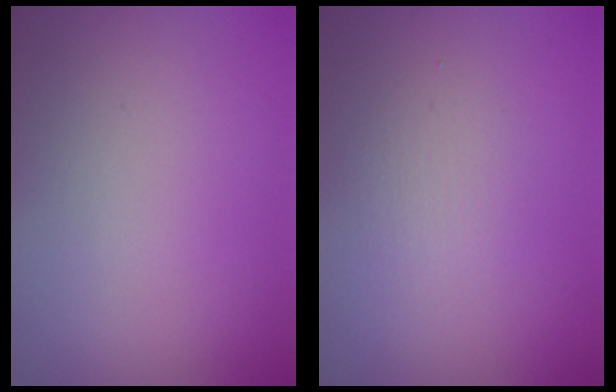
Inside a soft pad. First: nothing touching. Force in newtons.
{"total": 1.9, "press": 1.9, "slide": 0.2}